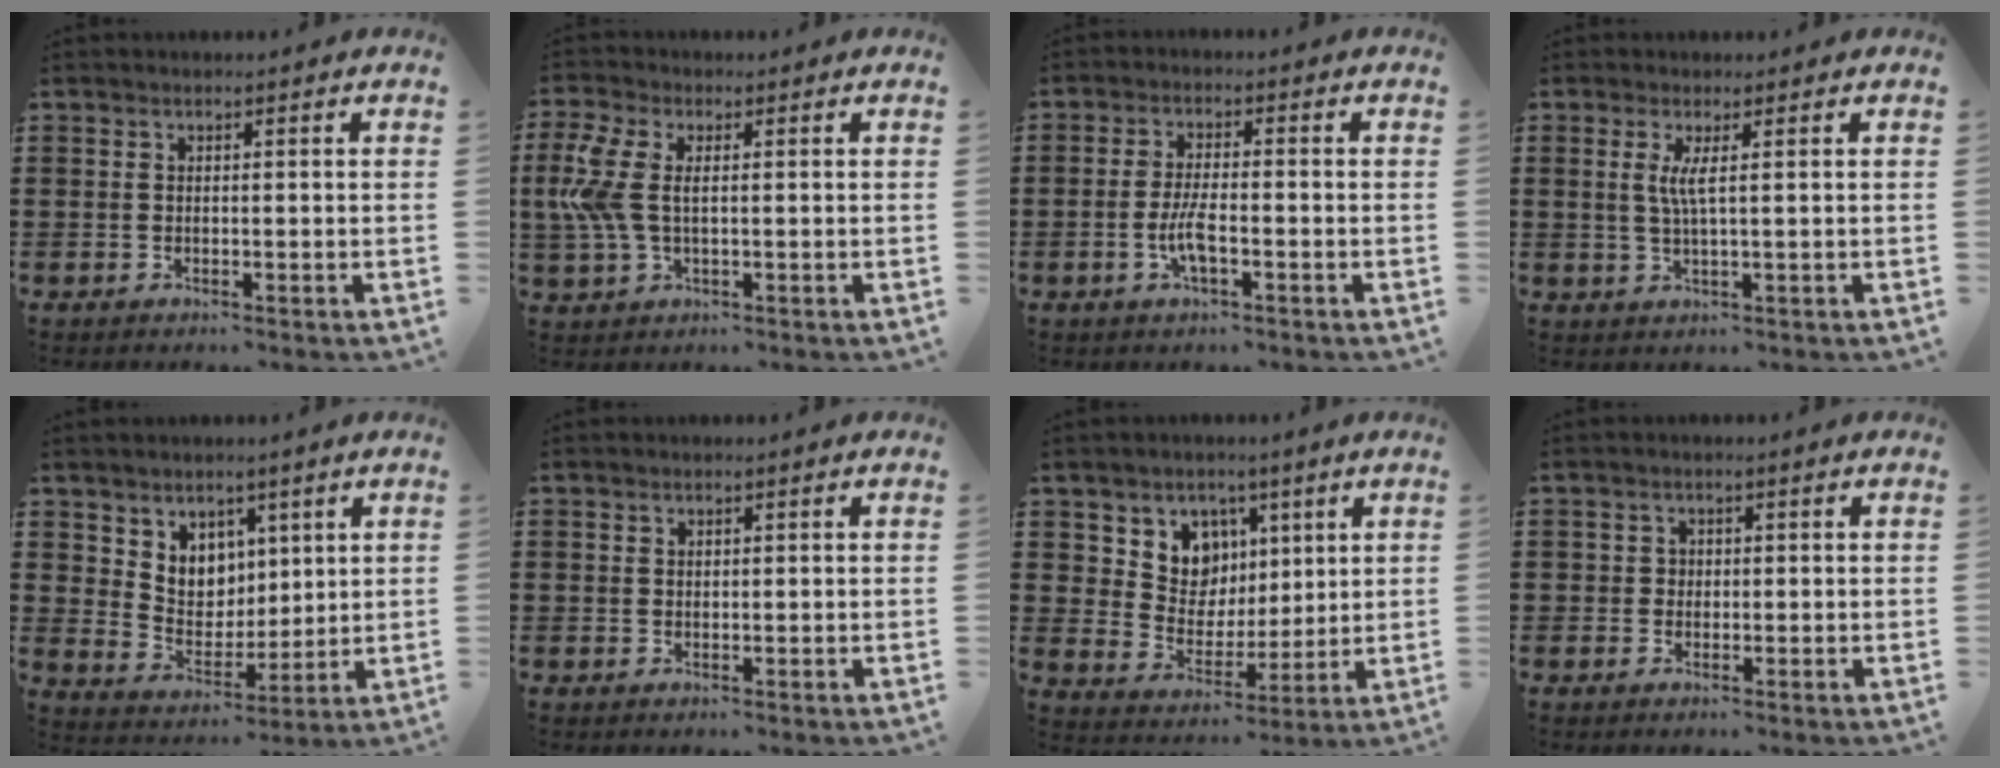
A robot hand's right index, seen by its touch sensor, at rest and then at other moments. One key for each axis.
{"total": 6.5, "fx": 0.9, "fy": 3.3, "fz": 5.6, "tx": -0.154, "ty": -0.007, "tz": 0.004}
{"total": 4.3, "fx": -1.3, "fy": 1.1, "fz": 3.9, "tx": -0.088, "ty": -0.004, "tz": -0.030}
{"total": 3.0, "fx": 0.6, "fy": -0.1, "fz": 3.0, "tx": -0.062, "ty": -0.006, "tz": 0.009}
{"total": 6.3, "fx": 4.1, "fy": 4.8, "fz": 0.4, "tx": -0.033, "ty": -0.015, "tz": 0.079}
{"total": 0.6, "fx": 0.5, "fy": 0.4, "fz": 0.1, "tx": -0.004, "ty": 0.001, "tz": 0.010}
{"total": 7.5, "fx": 4.1, "fy": 6.2, "fz": 1.0, "tx": -0.057, "ty": -0.018, "tz": 0.077}
{"total": 1.1, "fx": 0.1, "fy": 1.1, "fz": 0.3, "tx": -0.009, "ty": 0.003, "tz": 0.002}